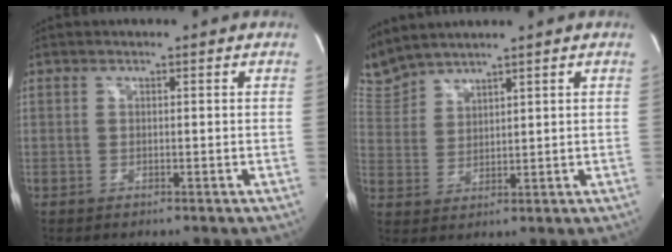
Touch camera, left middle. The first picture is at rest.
{"total": 6.5, "force": [6.5, 0.2, 0.7], "torque": [-0.040, 0.016, 0.146]}